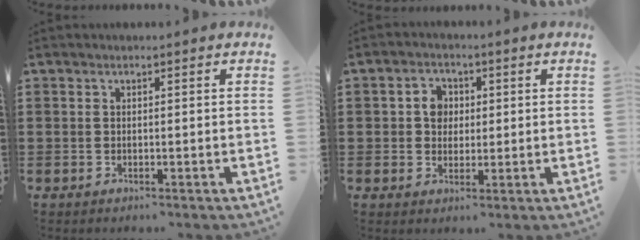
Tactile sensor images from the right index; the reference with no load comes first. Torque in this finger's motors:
{"motor_torque": [0.07, 0.04, 0.09, 0.03]}